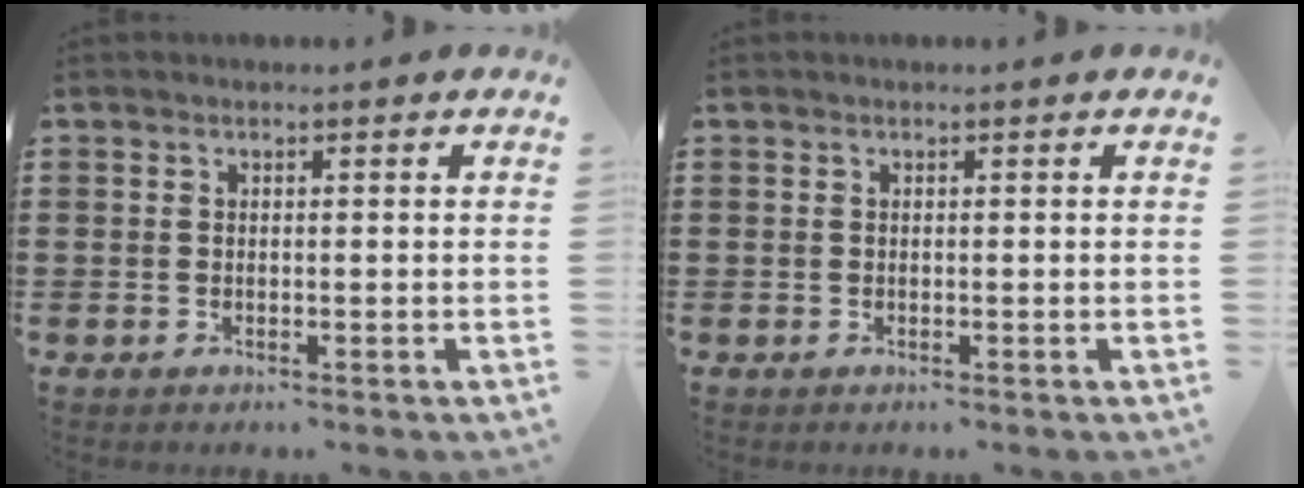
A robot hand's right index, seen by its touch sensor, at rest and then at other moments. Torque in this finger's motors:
{"motor_torque": [0.62, 1.21, 0.00, 0.00]}